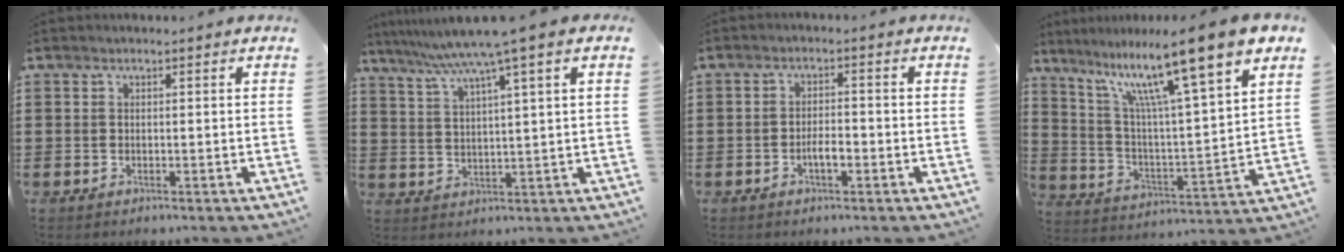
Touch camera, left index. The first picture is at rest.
{"total": 7.0, "force": [4.7, -0.8, 5.1], "torque": [-0.113, -0.025, 0.076]}
{"total": 2.9, "force": [-1.1, 0.9, 2.5], "torque": [-0.046, 0.005, -0.019]}
{"total": 14.0, "force": [10.1, 0.4, 9.8], "torque": [-0.202, -0.063, 0.158]}